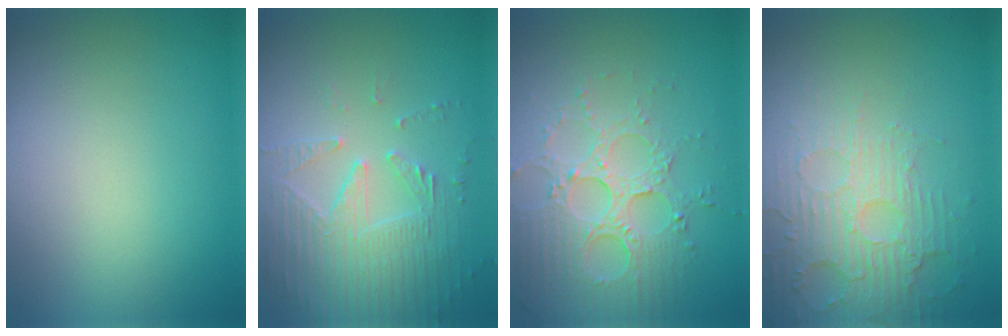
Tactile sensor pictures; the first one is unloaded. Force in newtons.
{"total": 4.1, "press": 3.6, "slide": 2.1}
{"total": 5.1, "press": 3.9, "slide": 3.3}
{"total": 5.5, "press": 3.5, "slide": 4.3}